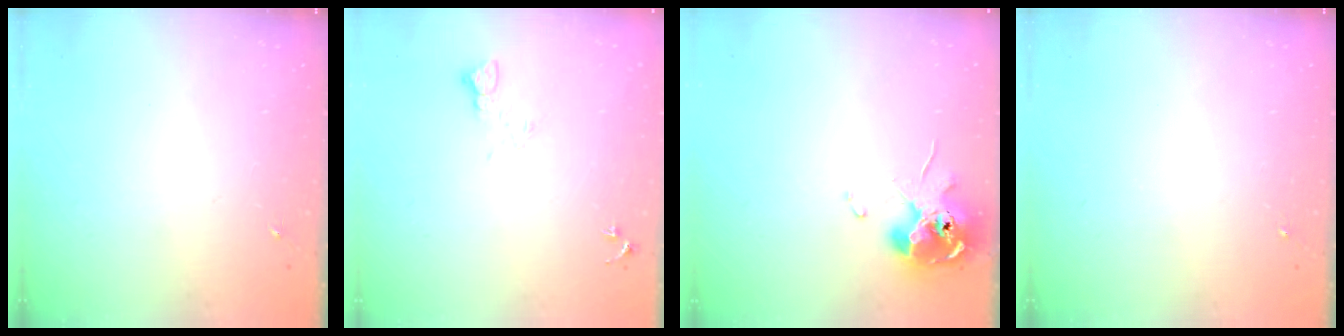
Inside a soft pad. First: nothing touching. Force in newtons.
{"total": 5.6, "press": 5.6, "slide": 0.6}
{"total": 10.4, "press": 10.3, "slide": 1.4}
{"total": 0.0}